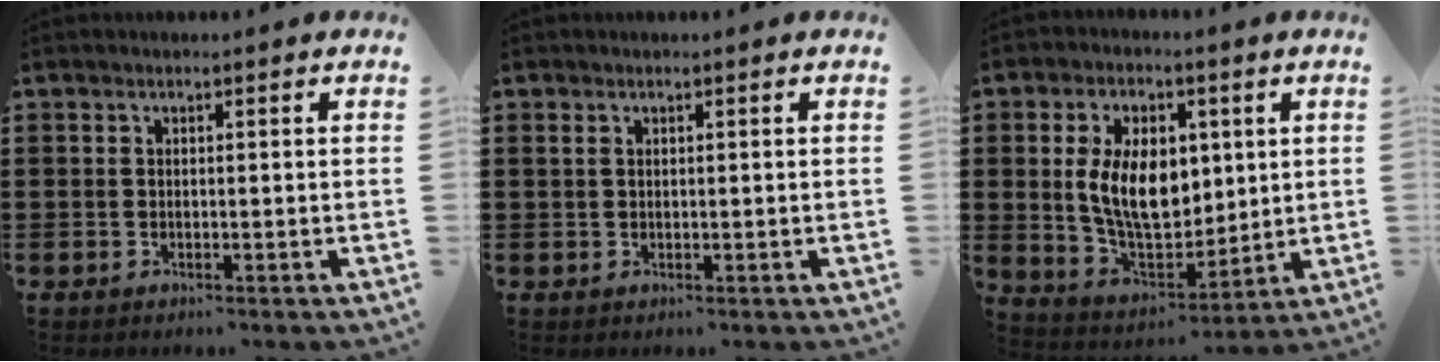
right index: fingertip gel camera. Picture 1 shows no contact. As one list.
[{"total": 0.6, "force": [0.3, 0.4, 0.3], "torque": [-0.009, 0.001, 0.006]}, {"total": 10.5, "force": [1.6, 6.6, 8.1], "torque": [-0.168, 0.005, 0.027]}]